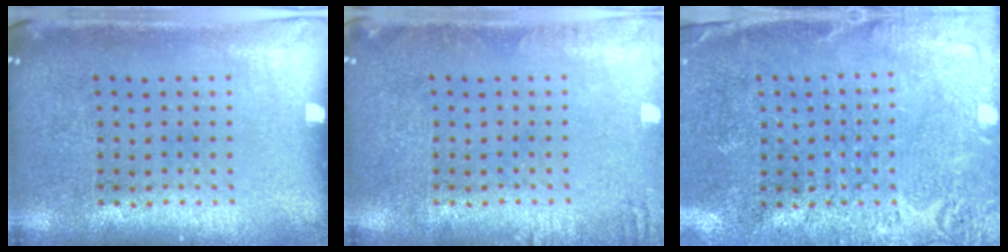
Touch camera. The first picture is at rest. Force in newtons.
{"total": 1.1, "press": 1.1, "slide": 0.2}
{"total": 2.8, "press": 2.6, "slide": 0.9}